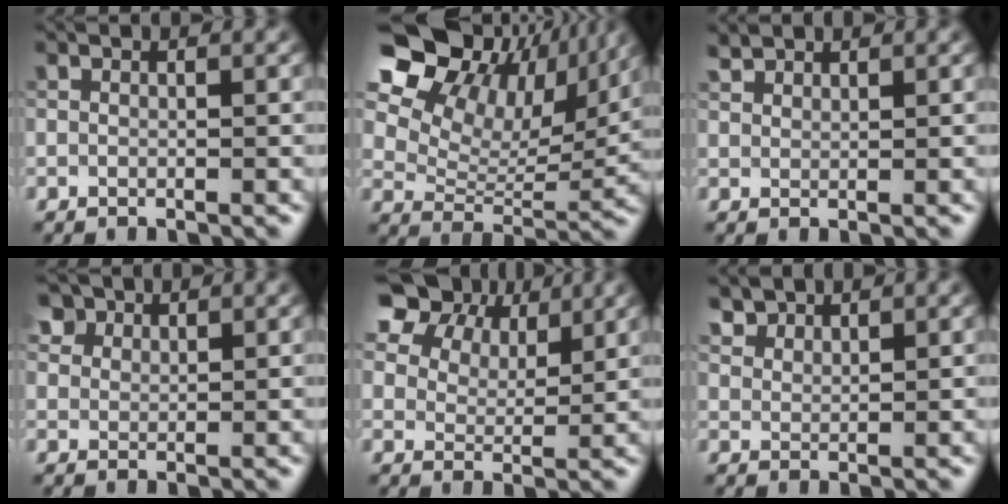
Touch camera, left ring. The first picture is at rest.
{"total": 16.9, "force": [10.8, 9.1, 9.2], "torque": [-0.185, 0.059, 0.170]}
{"total": 1.8, "force": [1.6, 0.6, 0.5], "torque": [-0.016, 0.007, 0.035]}
{"total": 3.8, "force": [2.7, 2.3, 1.5], "torque": [-0.044, -0.002, 0.055]}
{"total": 10.8, "force": [7.6, 5.7, 5.2], "torque": [-0.127, 0.015, 0.139]}
{"total": 2.9, "force": [2.6, 1.2, 0.7], "torque": [-0.027, -0.012, 0.063]}